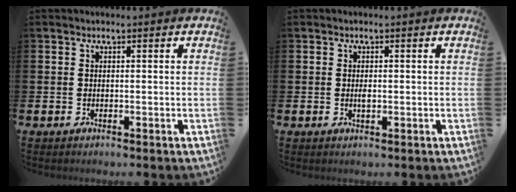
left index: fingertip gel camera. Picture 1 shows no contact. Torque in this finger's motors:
{"motor_torque": [0.49, 0.19, 0.00, 0.05]}